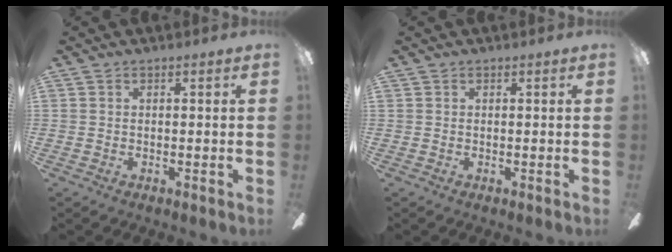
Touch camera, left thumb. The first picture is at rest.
{"total": 0.0}